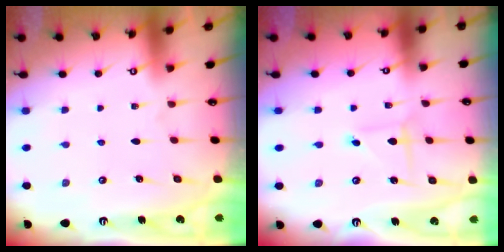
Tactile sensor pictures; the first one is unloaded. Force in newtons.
{"total": 1.5, "press": 1.5, "slide": 0.1}